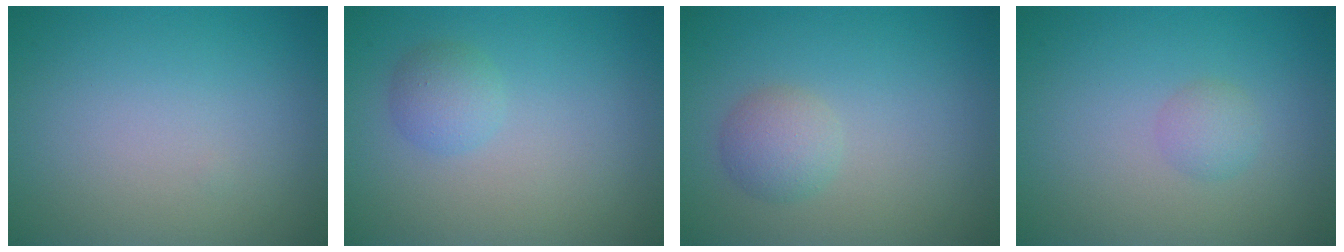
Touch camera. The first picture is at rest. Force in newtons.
{"total": 1.8, "press": 1.8, "slide": 0.0}
{"total": 2.2, "press": 2.2, "slide": 0.1}
{"total": 1.3, "press": 1.3, "slide": 0.1}